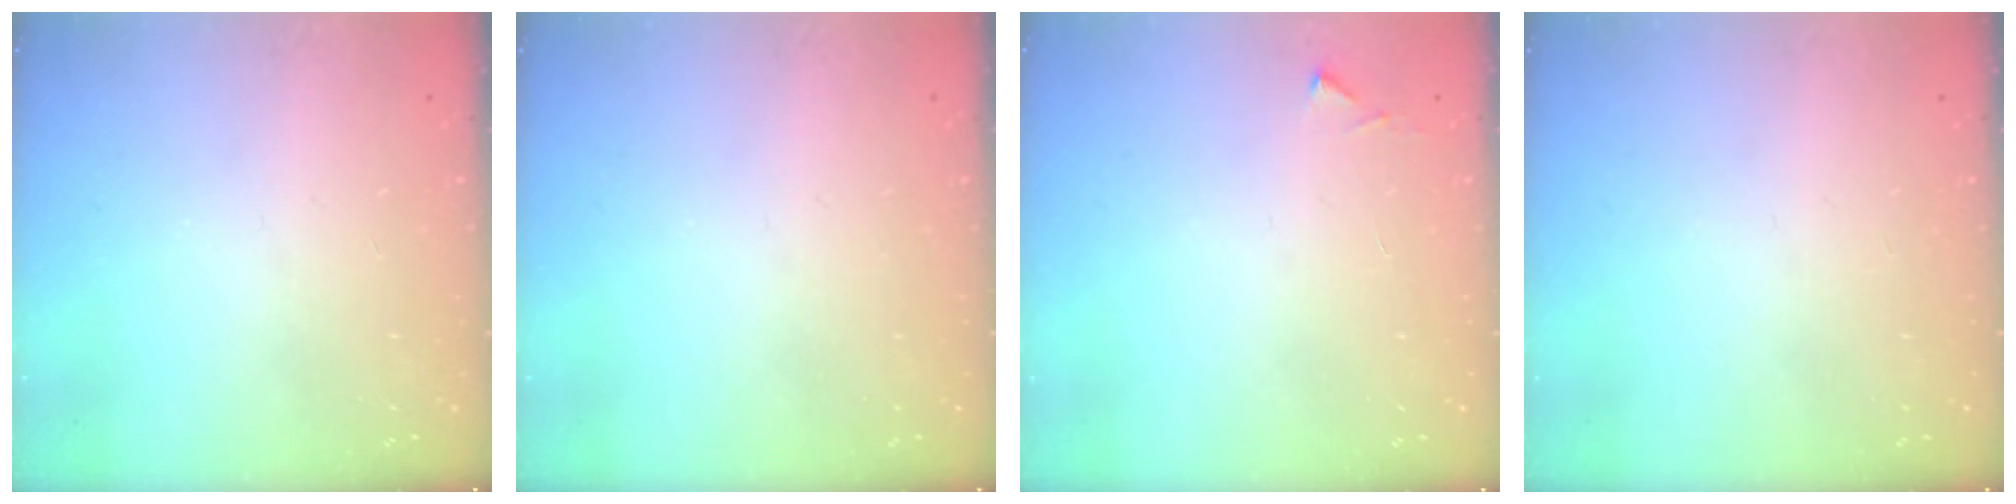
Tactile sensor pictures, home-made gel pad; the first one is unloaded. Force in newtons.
{"total": 0.0}
{"total": 4.8, "press": 4.8, "slide": 0.6}
{"total": 0.0}